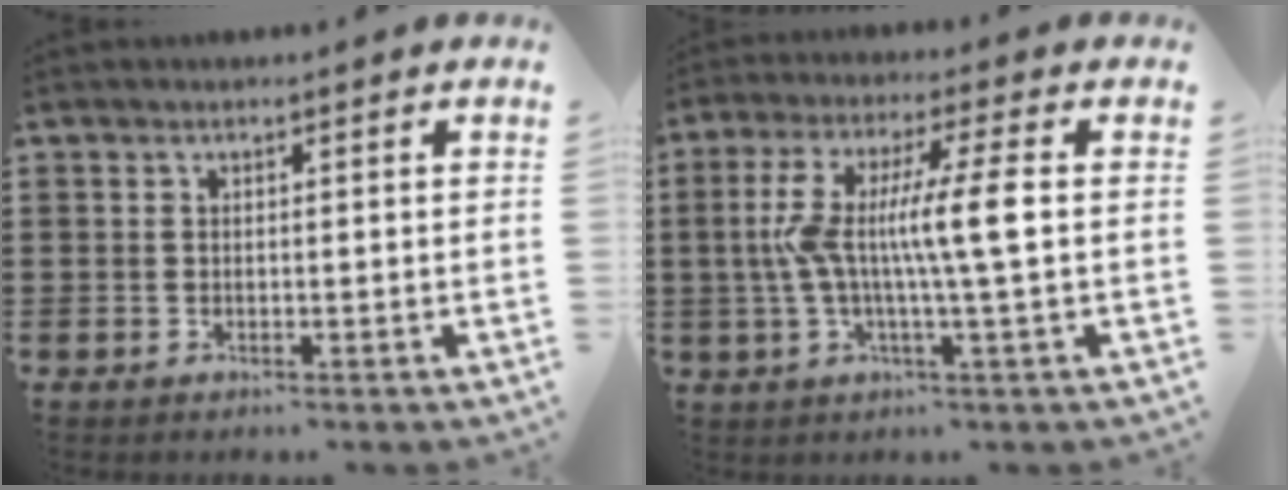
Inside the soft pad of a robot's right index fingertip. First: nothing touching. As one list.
[{"total": 9.7, "force": [-0.2, 0.4, 9.7], "torque": [-0.182, -0.002, -0.011]}]